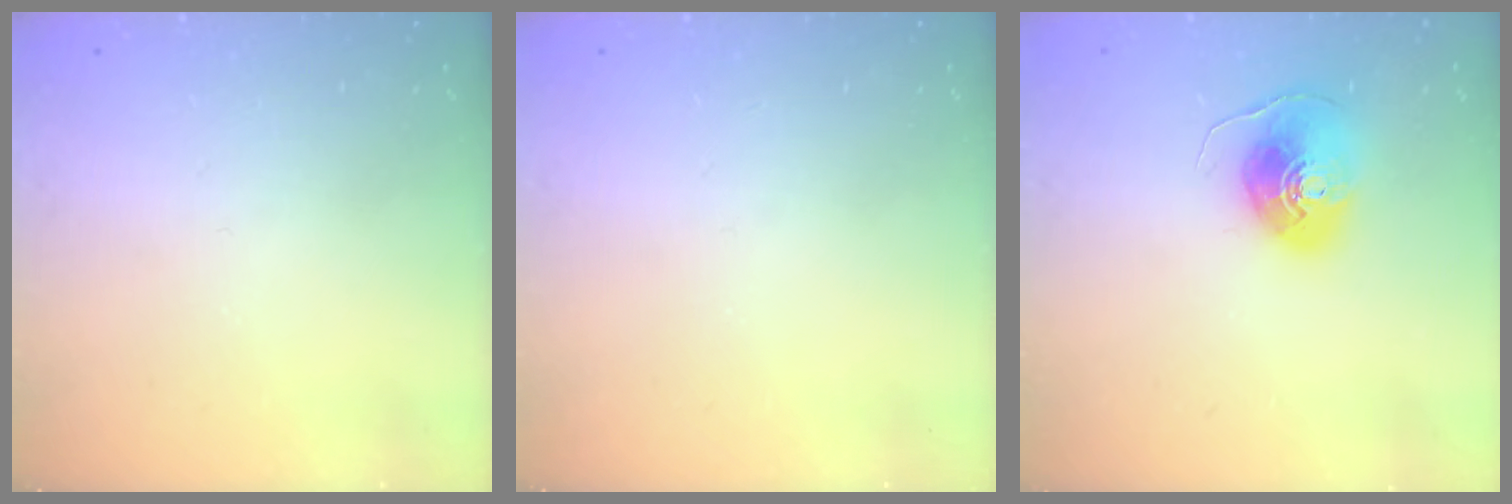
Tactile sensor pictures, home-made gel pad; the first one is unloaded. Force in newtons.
{"total": 0.0}
{"total": 8.5, "press": 8.4, "slide": 1.2}